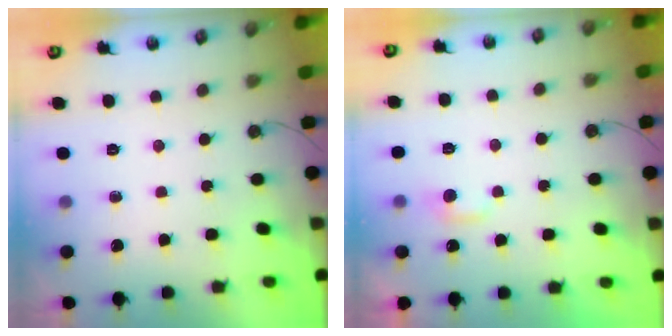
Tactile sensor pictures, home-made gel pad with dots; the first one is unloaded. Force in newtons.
{"total": 1.9, "press": 1.9, "slide": 0.5}